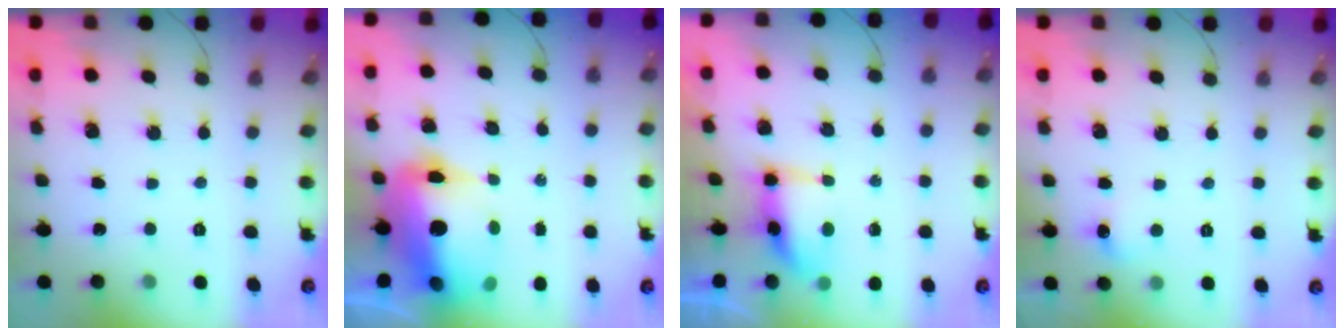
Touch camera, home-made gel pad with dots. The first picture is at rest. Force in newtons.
{"total": 18.9, "press": 18.4, "slide": 4.4}
{"total": 6.9, "press": 6.8, "slide": 0.7}
{"total": 5.3, "press": 5.2, "slide": 1.2}